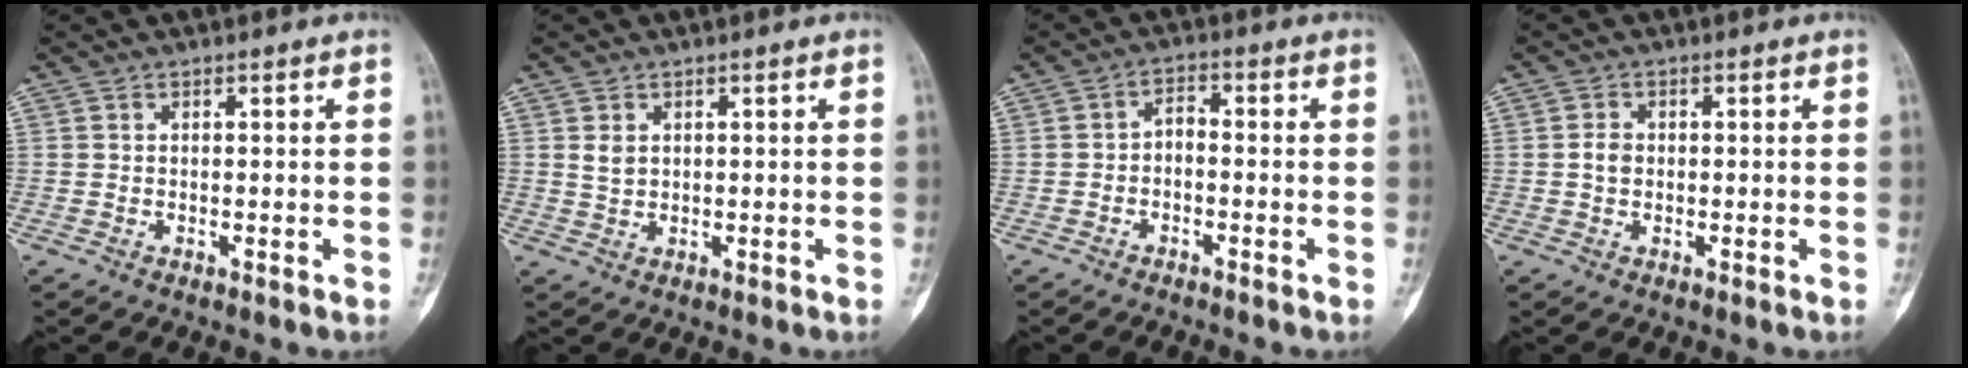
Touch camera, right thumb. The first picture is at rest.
{"total": 3.1, "force": [0.7, 2.3, 2.0], "torque": [-0.027, -0.003, 0.019]}
{"total": 2.8, "force": [-1.1, 1.5, 2.1], "torque": [-0.027, 0.023, -0.027]}
{"total": 2.3, "force": [0.0, 1.8, 1.4], "torque": [-0.021, 0.006, -0.002]}